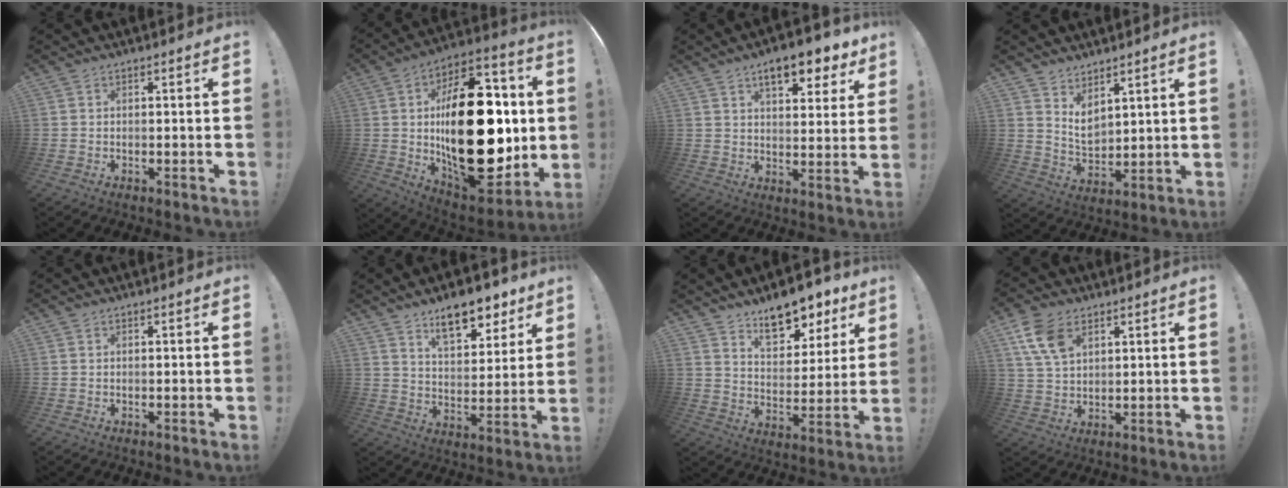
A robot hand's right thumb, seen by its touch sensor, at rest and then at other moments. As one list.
[{"total": 38.2, "force": [-0.1, 20.6, 32.2], "torque": [-0.532, 0.001, 0.023]}, {"total": 11.0, "force": [7.2, 3.7, 7.5], "torque": [-0.099, -0.042, 0.119]}, {"total": 6.5, "force": [4.9, 3.7, 2.2], "torque": [-0.038, -0.044, 0.093]}, {"total": 0.0}, {"total": 13.3, "force": [9.3, 5.9, 7.5], "torque": [-0.103, -0.057, 0.162]}, {"total": 13.5, "force": [9.9, 6.5, 6.4], "torque": [-0.090, -0.066, 0.177]}, {"total": 9.8, "force": [5.1, 5.9, 6.0], "torque": [-0.120, -0.010, 0.099]}]